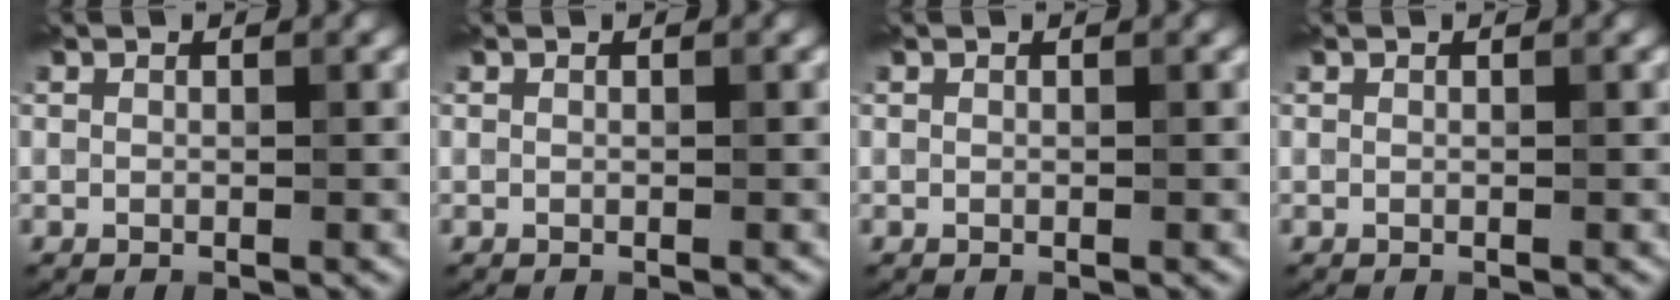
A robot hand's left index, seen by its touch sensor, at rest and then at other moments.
{"total": 0.0}
{"total": 0.0}
{"total": 0.0}